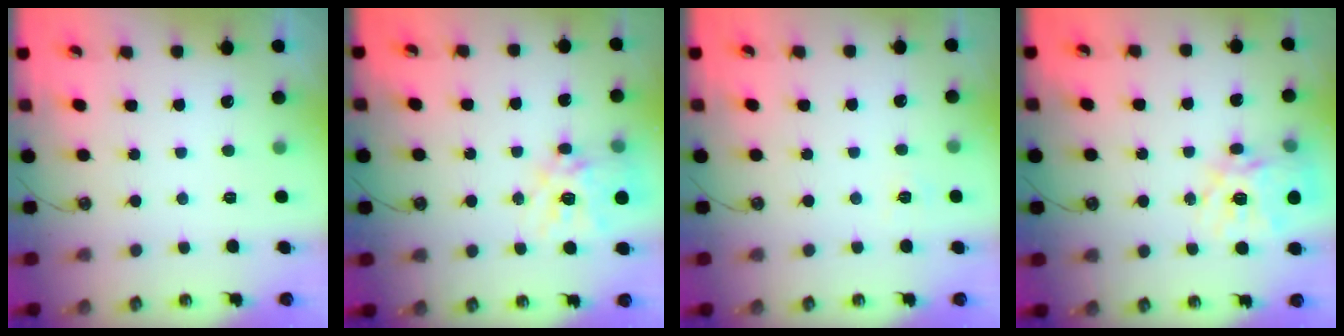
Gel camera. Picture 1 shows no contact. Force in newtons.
{"total": 14.8, "press": 14.8, "slide": 1.4}
{"total": 3.8, "press": 3.8, "slide": 0.5}
{"total": 16.7, "press": 16.6, "slide": 1.8}